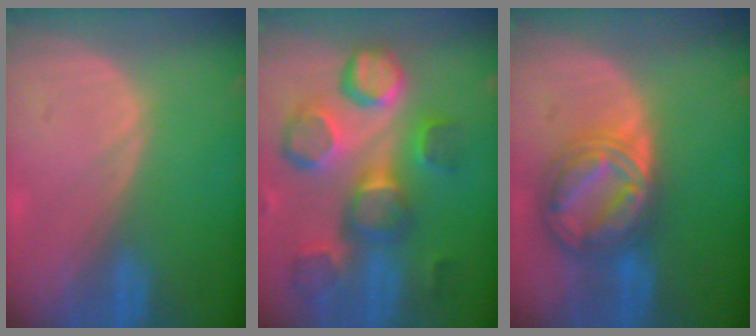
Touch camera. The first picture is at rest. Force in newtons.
{"total": 12.5, "press": 11.1, "slide": 5.7}
{"total": 8.8, "press": 8.7, "slide": 0.8}